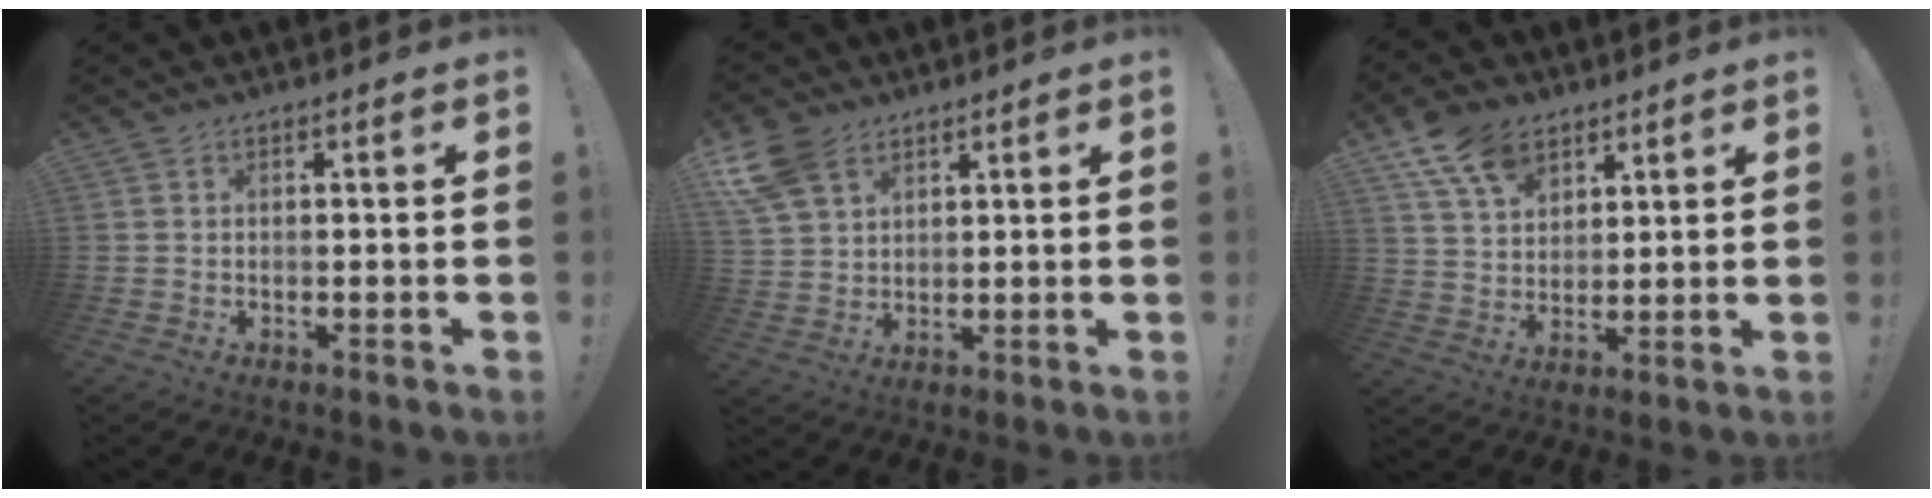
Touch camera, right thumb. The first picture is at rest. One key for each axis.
{"total": 10.0, "fx": 5.8, "fy": 6.4, "fz": 5.1, "tx": -0.116, "ty": -0.019, "tz": 0.117}
{"total": 12.3, "fx": 7.5, "fy": 7.7, "fz": 5.9, "tx": -0.098, "ty": -0.033, "tz": 0.145}